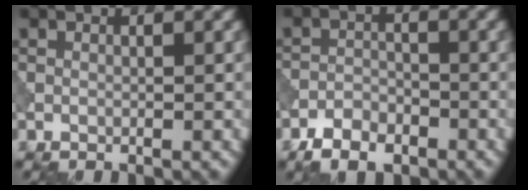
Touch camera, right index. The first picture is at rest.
{"total": 3.8, "force": [-2.7, 2.0, 1.8], "torque": [-0.028, -0.002, -0.056]}